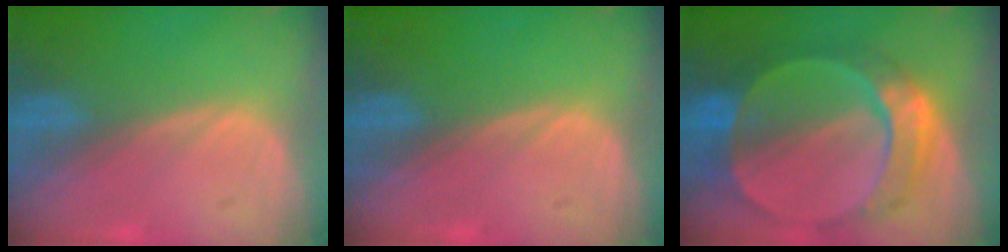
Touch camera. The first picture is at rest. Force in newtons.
{"total": 0.0}
{"total": 9.5, "press": 8.3, "slide": 4.4}